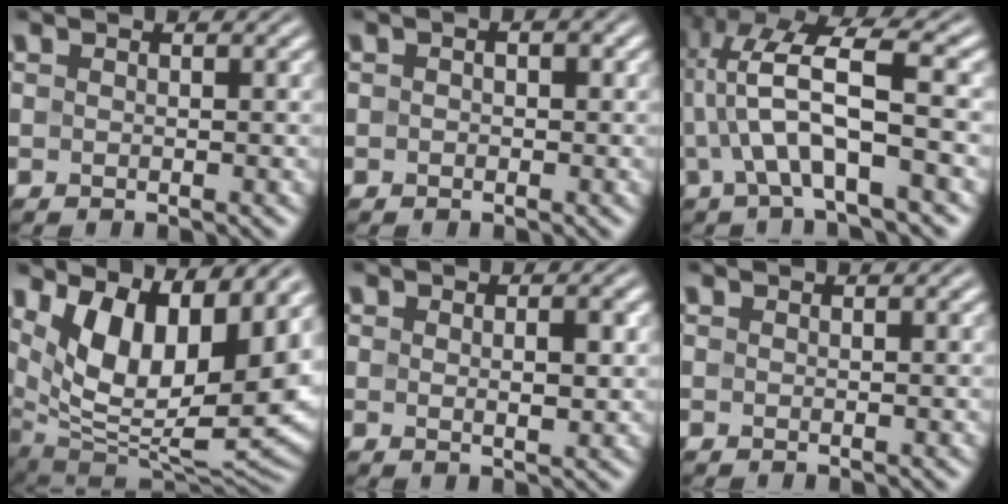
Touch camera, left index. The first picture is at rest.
{"total": 1.0, "force": [0.0, 0.6, 0.8], "torque": [-0.011, 0.001, -0.001]}
{"total": 8.2, "force": [-0.4, 2.3, 7.9], "torque": [-0.160, 0.020, -0.012]}
{"total": 12.8, "force": [4.8, 6.0, 10.3], "torque": [-0.174, -0.015, 0.088]}
{"total": 2.2, "force": [0.5, 1.0, 1.9], "torque": [-0.030, -0.004, 0.011]}
{"total": 0.9, "force": [0.7, 0.2, 0.5], "torque": [-0.005, 0.004, 0.007]}